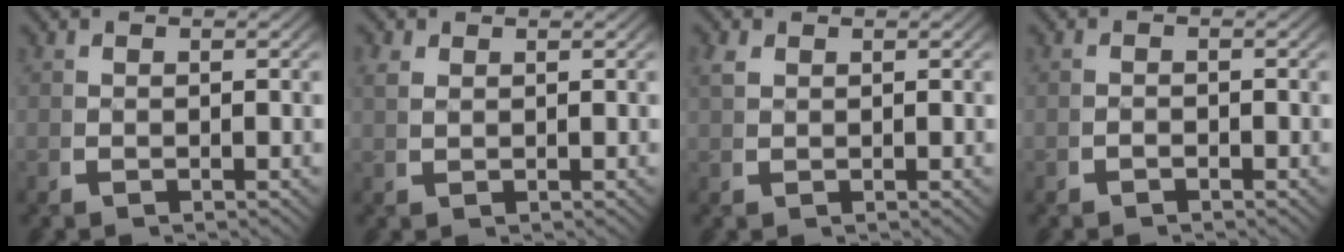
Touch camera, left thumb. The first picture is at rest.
{"total": 1.2, "force": [1.0, 0.3, 0.4], "torque": [-0.009, 0.001, 0.027]}
{"total": 1.2, "force": [1.0, 0.4, 0.4], "torque": [-0.010, 0.001, 0.026]}
{"total": 0.6, "force": [-0.6, 0.0, 0.0], "torque": [0.001, -0.002, -0.012]}